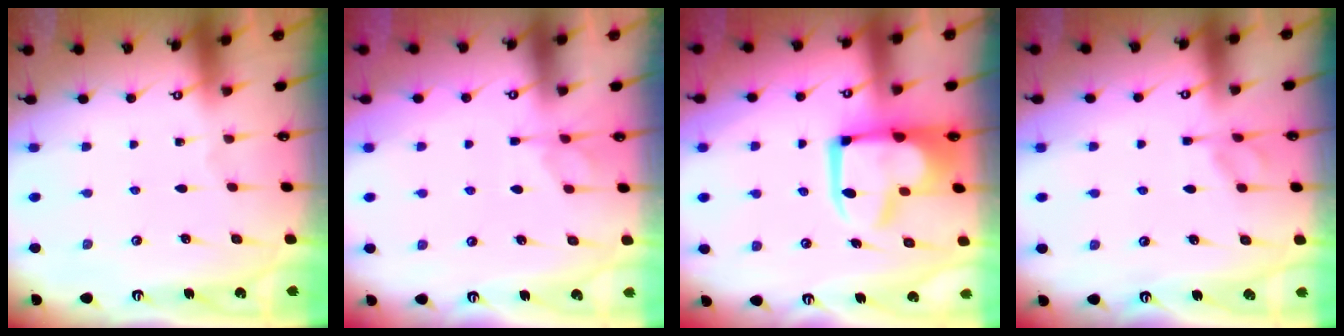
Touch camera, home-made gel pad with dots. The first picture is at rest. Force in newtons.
{"total": 2.6, "press": 2.3, "slide": 1.2}
{"total": 13.7, "press": 13.7, "slide": 1.1}
{"total": 5.3, "press": 5.3, "slide": 0.7}